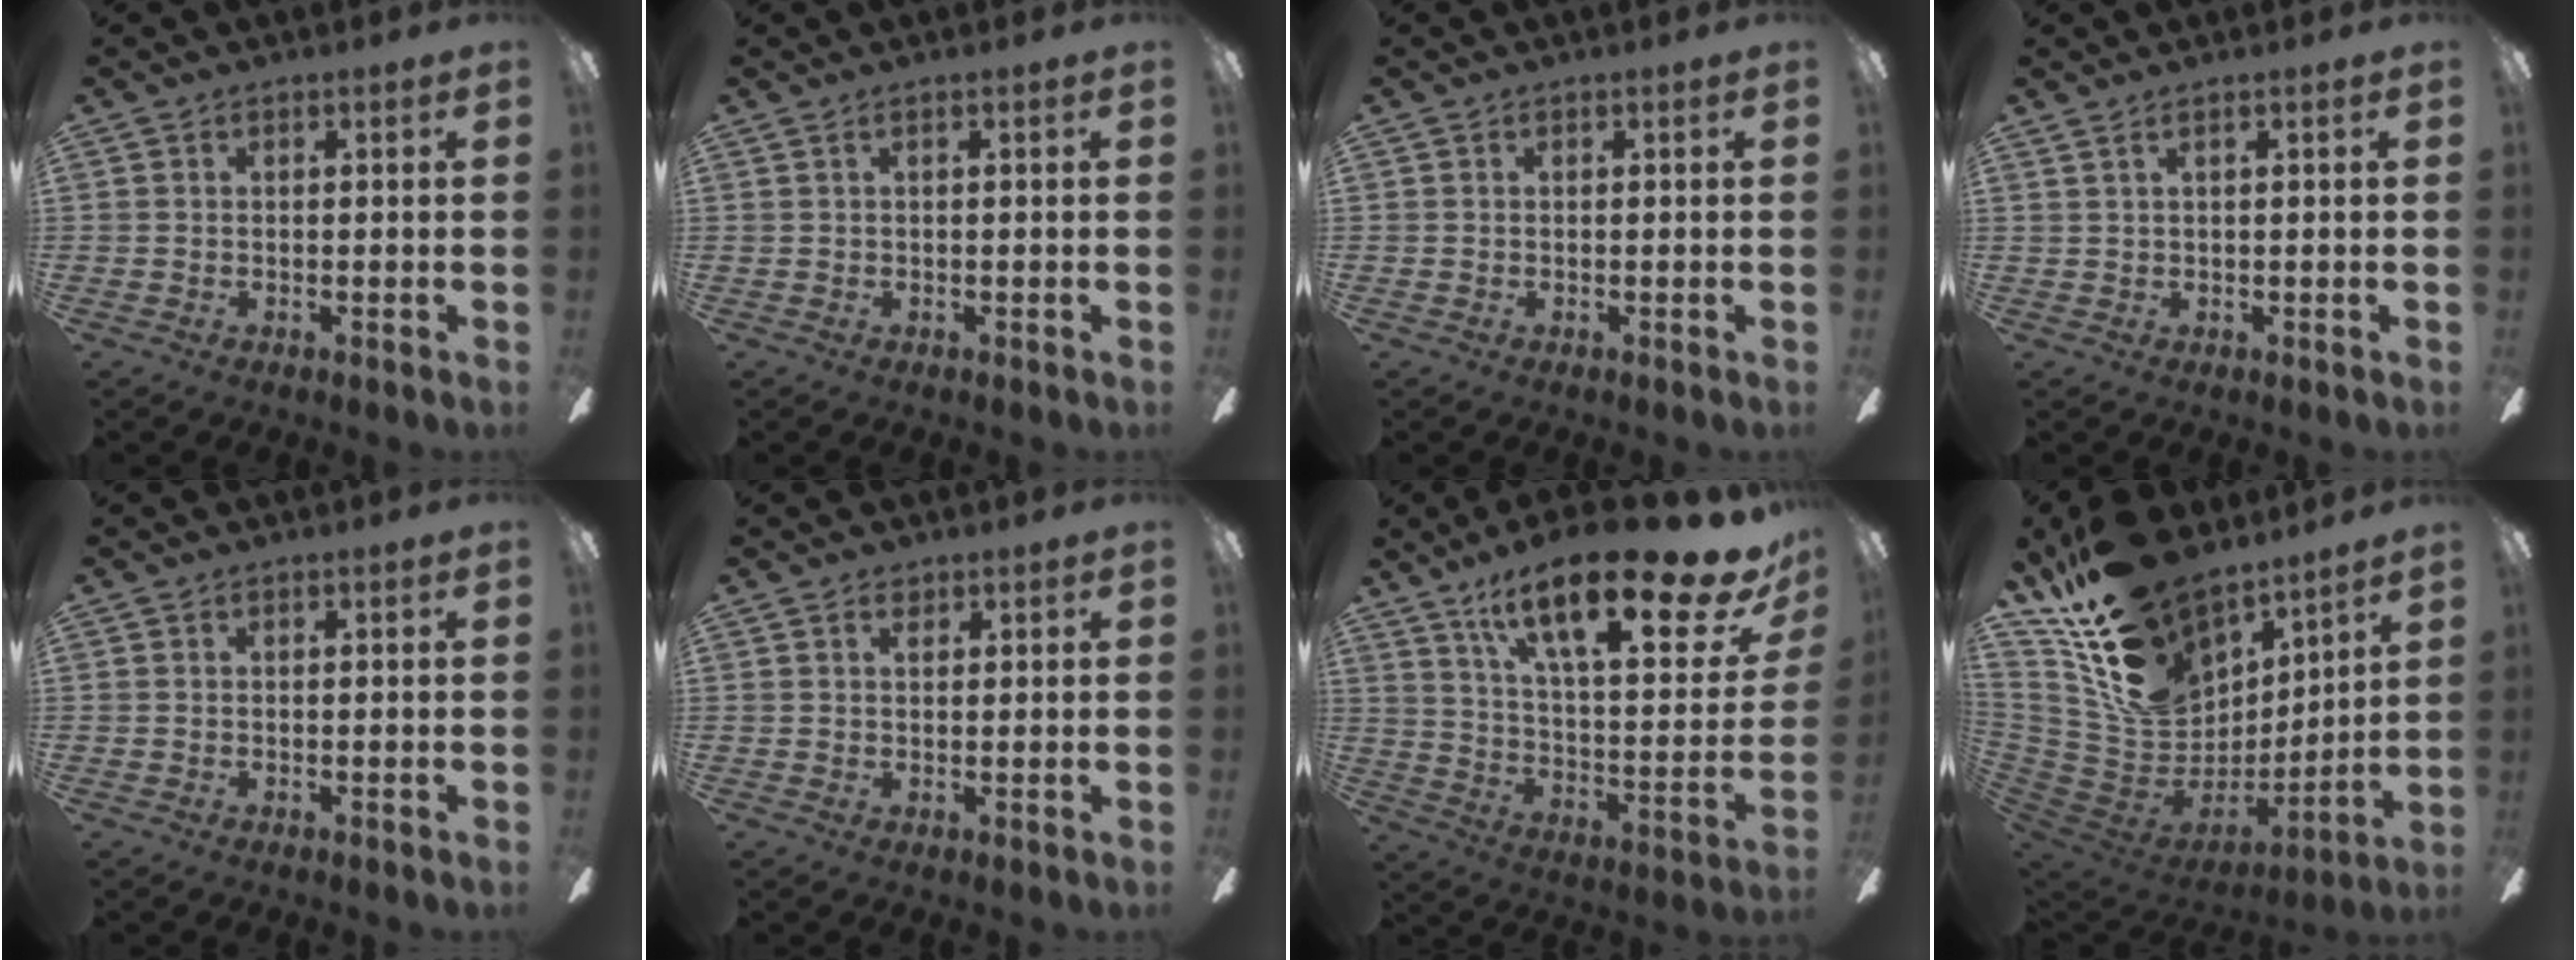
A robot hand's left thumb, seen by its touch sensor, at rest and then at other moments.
{"total": 0.6, "force": [0.1, 0.2, 0.6], "torque": [-0.011, 0.001, 0.002]}
{"total": 0.0}
{"total": 1.1, "force": [0.6, 0.3, 0.9], "torque": [-0.019, 0.000, 0.011]}
{"total": 0.0}
{"total": 1.6, "force": [1.1, 1.0, 0.6], "torque": [-0.004, -0.001, 0.020]}
{"total": 26.3, "force": [16.8, 7.1, 19.0], "torque": [-0.288, -0.098, 0.266]}
{"total": 22.6, "force": [16.0, 12.7, 9.6], "torque": [-0.186, -0.105, 0.310]}